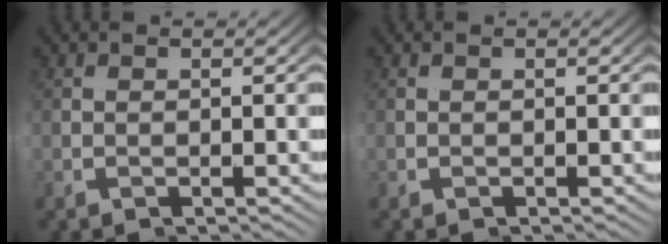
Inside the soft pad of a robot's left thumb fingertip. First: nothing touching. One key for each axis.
{"total": 0.0}